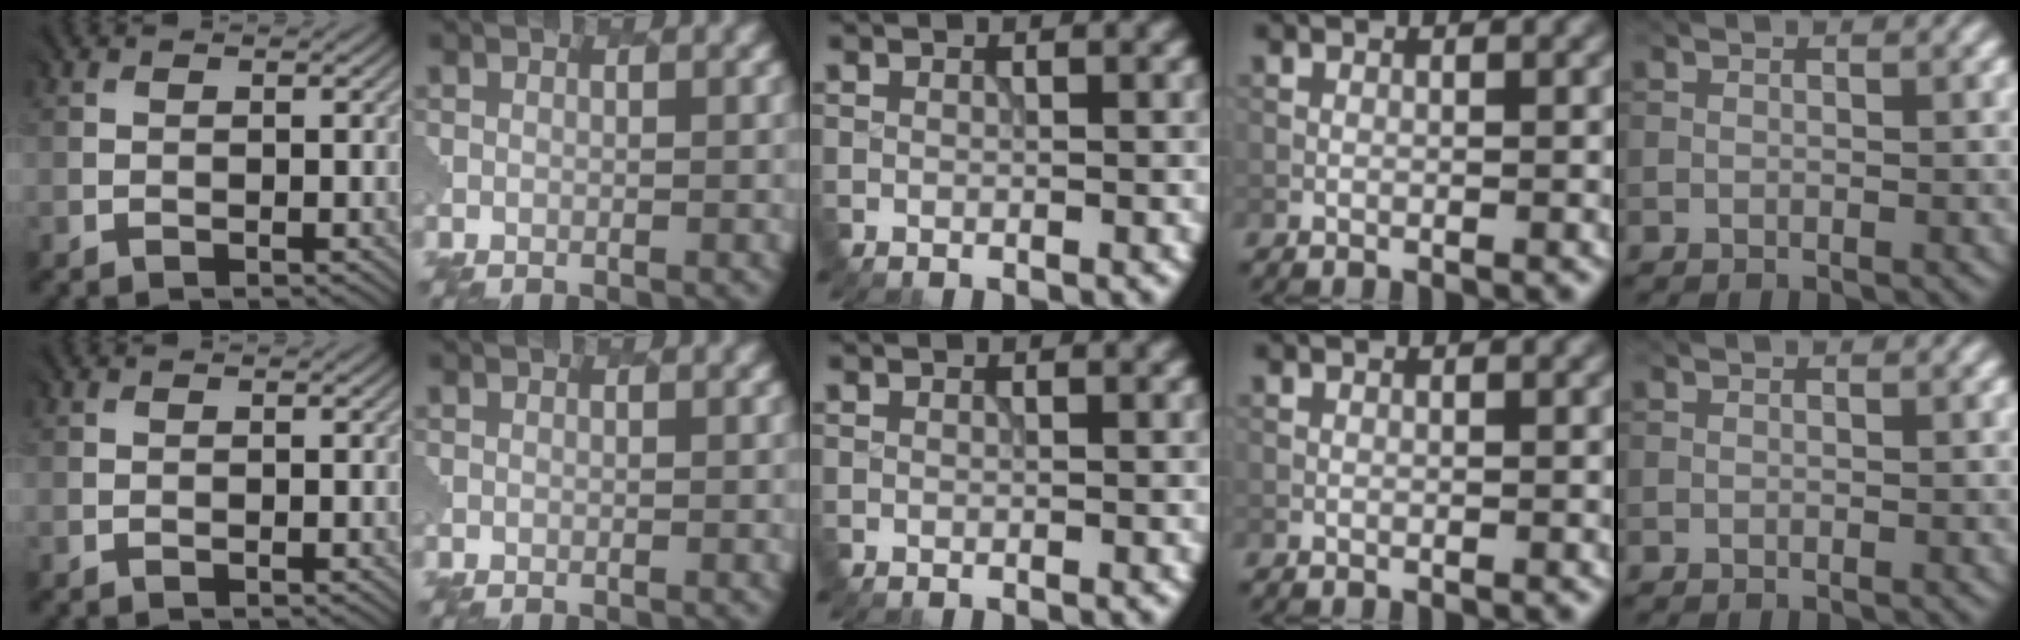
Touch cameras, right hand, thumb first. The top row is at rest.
{}